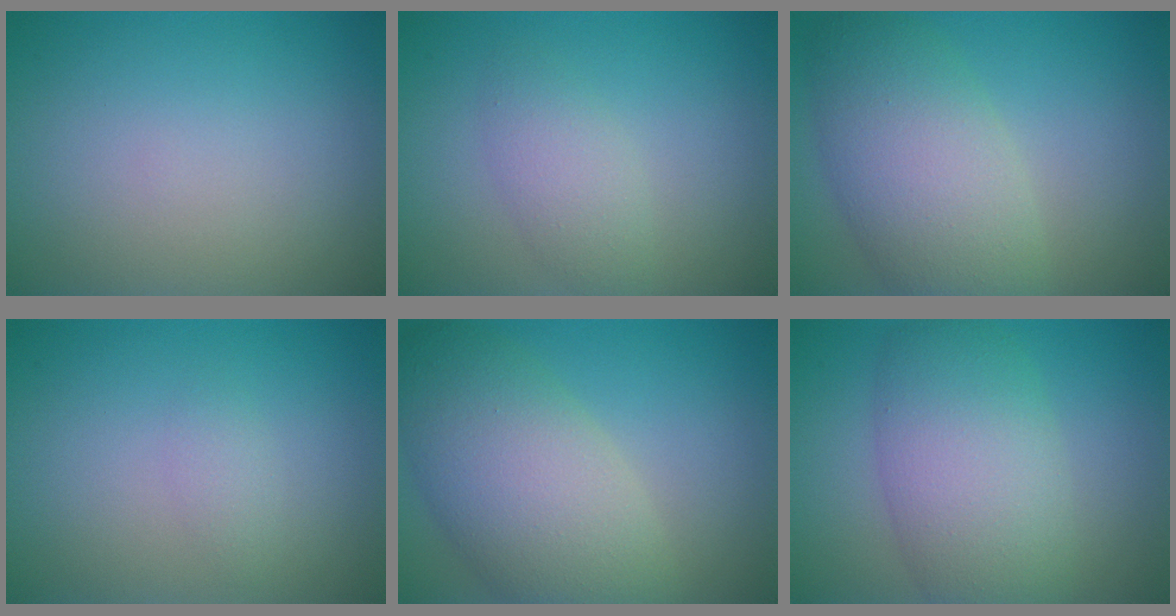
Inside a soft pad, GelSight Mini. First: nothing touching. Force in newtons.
{"total": 2.4, "press": 2.4, "slide": 0.1}
{"total": 7.5, "press": 7.4, "slide": 0.4}
{"total": 1.0, "press": 1.0, "slide": 0.1}
{"total": 8.7, "press": 8.7, "slide": 0.4}
{"total": 7.3, "press": 7.3, "slide": 0.4}